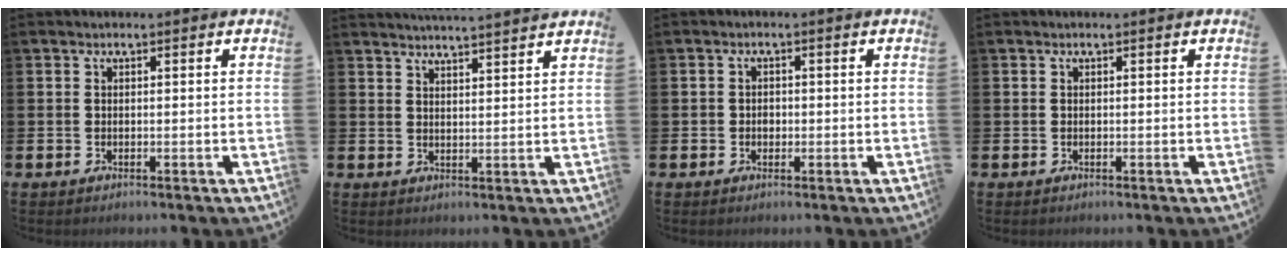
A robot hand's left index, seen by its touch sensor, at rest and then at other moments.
{"total": 4.0, "force": [3.9, -0.8, 0.0], "torque": [-0.006, -0.023, 0.070]}
{"total": 1.2, "force": [-0.1, 1.1, 0.5], "torque": [0.002, 0.002, -0.007]}
{"total": 0.0}